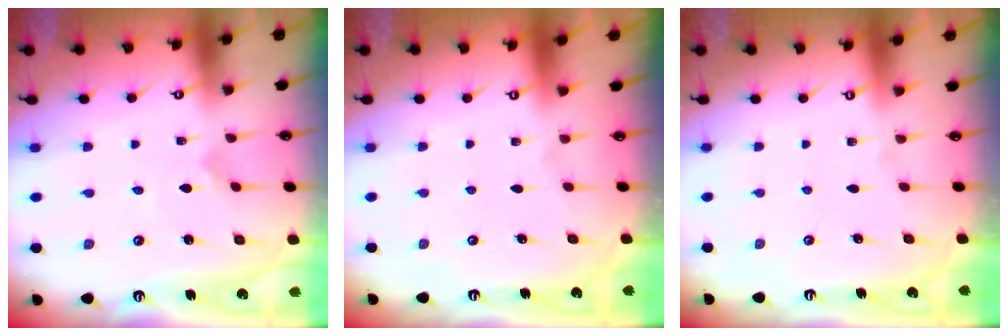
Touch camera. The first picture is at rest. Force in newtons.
{"total": 0.0}
{"total": 0.0}